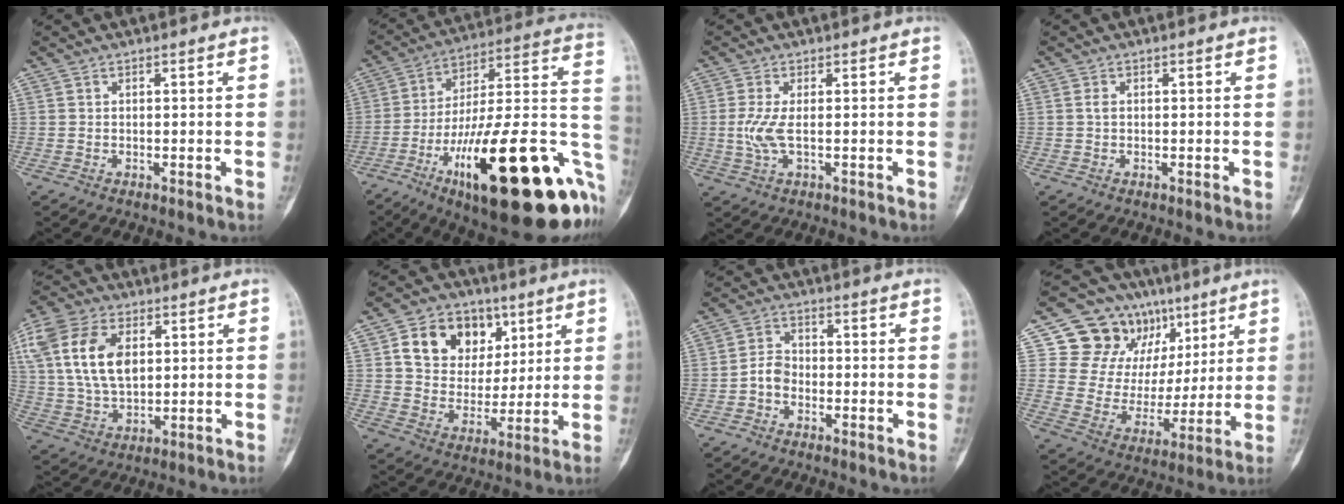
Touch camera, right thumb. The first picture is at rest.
{"total": 36.0, "force": [-12.9, 10.3, 31.9], "torque": [-0.397, 0.046, -0.194]}
{"total": 4.4, "force": [-0.1, 1.3, 4.2], "torque": [-0.116, -0.006, -0.003]}
{"total": 0.8, "force": [0.1, 0.5, 0.7], "torque": [-0.011, 0.001, 0.002]}
{"total": 19.0, "force": [5.0, 12.1, 13.7], "torque": [-0.294, 0.002, 0.093]}
{"total": 14.7, "force": [6.0, 11.3, 7.2], "torque": [-0.073, -0.011, 0.106]}
{"total": 3.7, "force": [-1.5, 2.7, 2.0], "torque": [-0.029, 0.017, -0.037]}
{"total": 19.7, "force": [9.9, 15.0, 8.0], "torque": [-0.077, -0.003, 0.176]}